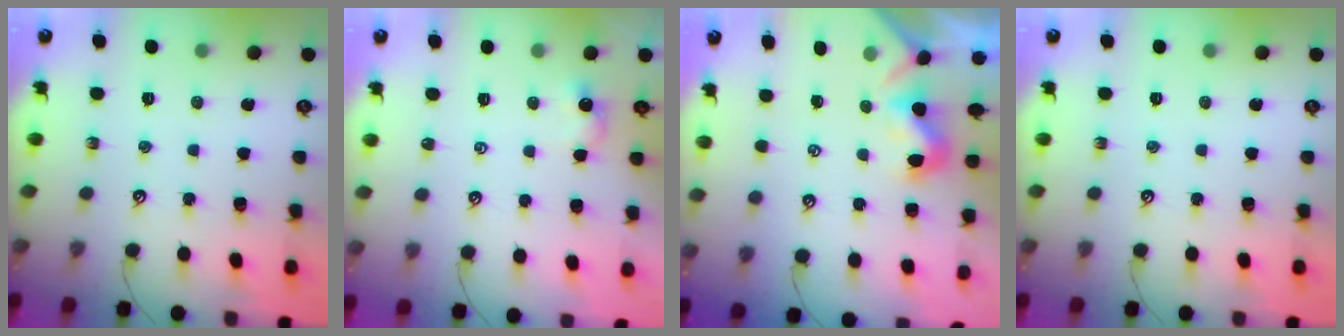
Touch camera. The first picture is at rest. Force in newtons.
{"total": 1.1, "press": 1.1, "slide": 0.2}
{"total": 1.1, "press": 1.0, "slide": 0.5}
{"total": 0.0}